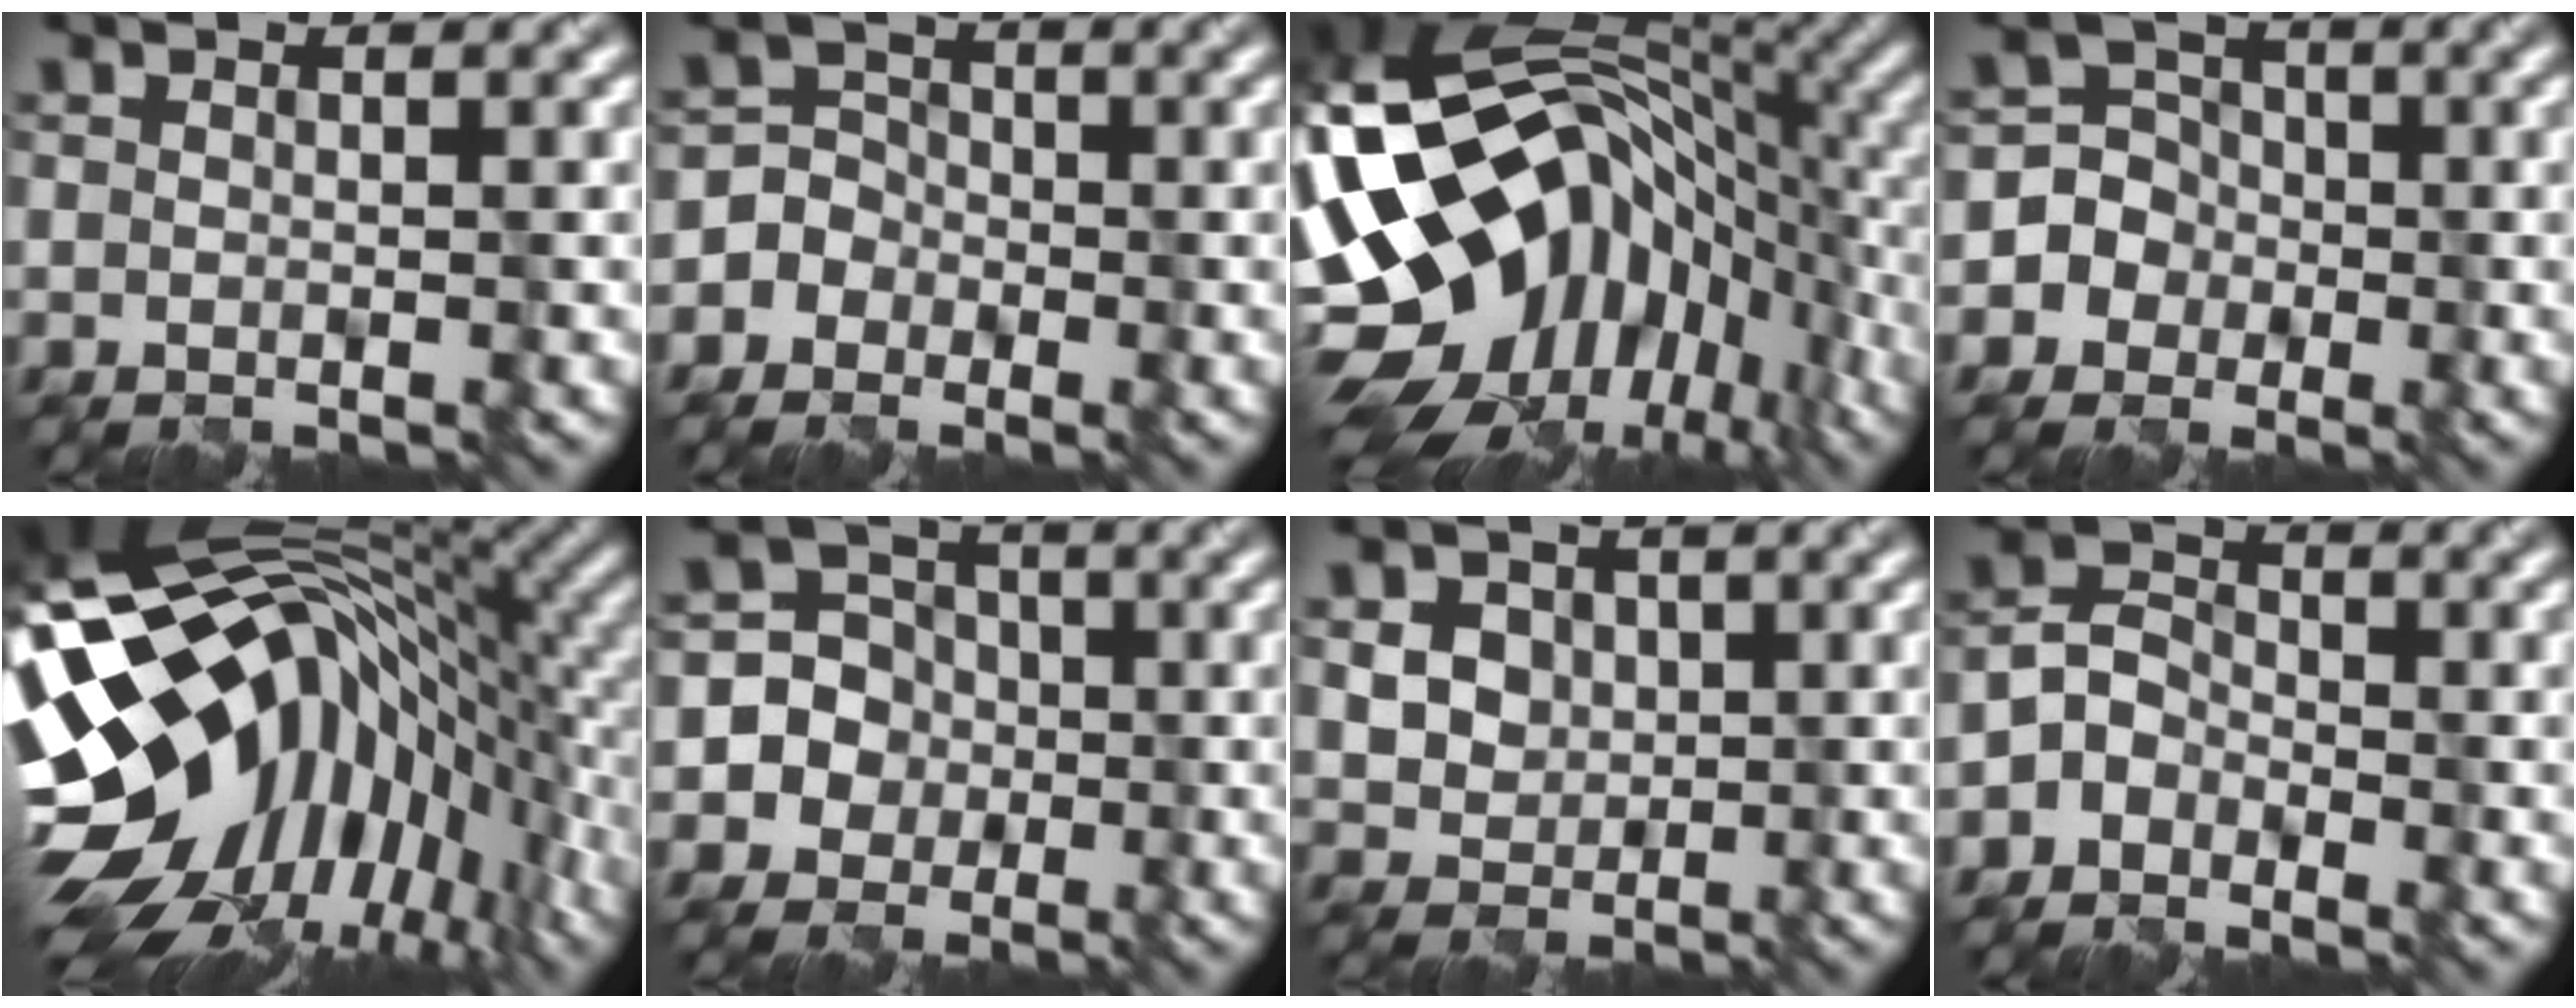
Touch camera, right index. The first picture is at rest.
{"total": 4.0, "force": [-1.9, 3.6, 0.3], "torque": [0.014, 0.012, -0.051]}
{"total": 16.8, "force": [-4.4, 11.3, 11.6], "torque": [-0.208, 0.006, -0.084]}
{"total": 5.3, "force": [-1.4, 5.1, 0.7], "torque": [-0.002, 0.025, -0.052]}
{"total": 17.7, "force": [-2.5, 10.5, 14.0], "torque": [-0.239, 0.019, -0.068]}
{"total": 8.3, "force": [-1.2, 8.1, 1.4], "torque": [-0.048, 0.022, -0.039]}
{"total": 5.1, "force": [1.5, 4.3, 2.3], "torque": [-0.050, 0.010, 0.027]}
{"total": 2.8, "force": [-1.7, 2.0, 0.8], "torque": [-0.005, 0.010, -0.042]}